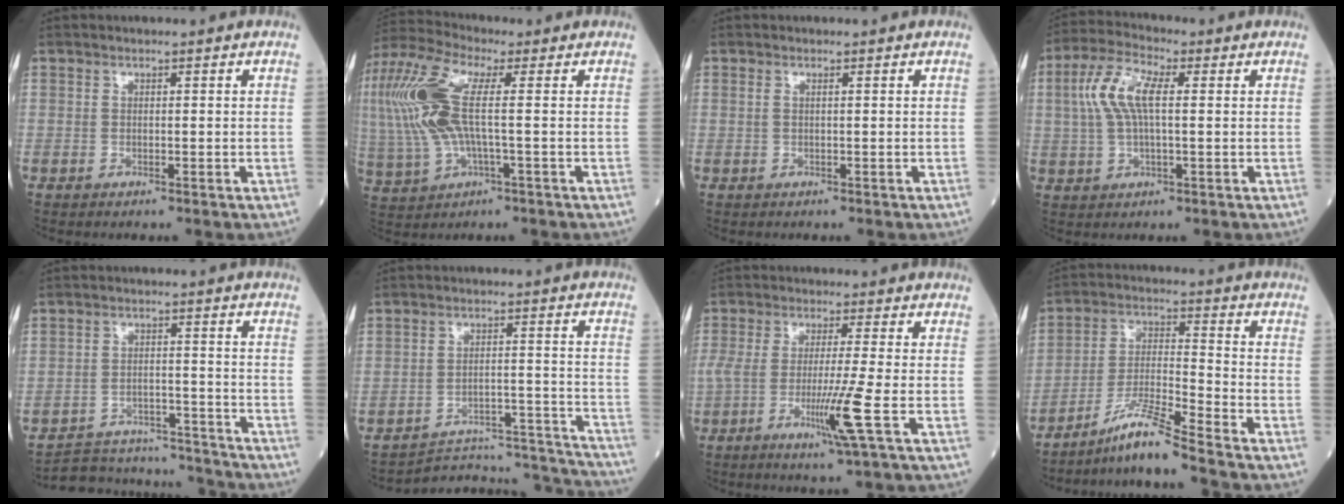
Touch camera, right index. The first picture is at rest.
{"total": 14.9, "force": [1.6, 4.6, 14.0], "torque": [-0.344, 0.021, 0.029]}
{"total": 0.5, "force": [0.2, 0.0, 0.5], "torque": [-0.015, 0.001, 0.004]}
{"total": 8.0, "force": [1.5, 2.5, 7.4], "torque": [-0.171, 0.022, 0.030]}
{"total": 12.4, "force": [-12.1, 2.3, 0.9], "torque": [-0.010, 0.022, -0.172]}
{"total": 17.5, "force": [-17.4, 0.7, 1.2], "torque": [-0.003, 0.029, -0.229]}
{"total": 7.4, "force": [-2.6, -1.5, 6.7], "torque": [-0.135, -0.020, -0.050]}
{"total": 8.7, "force": [-7.2, -1.7, 4.6], "torque": [-0.095, -0.019, -0.133]}